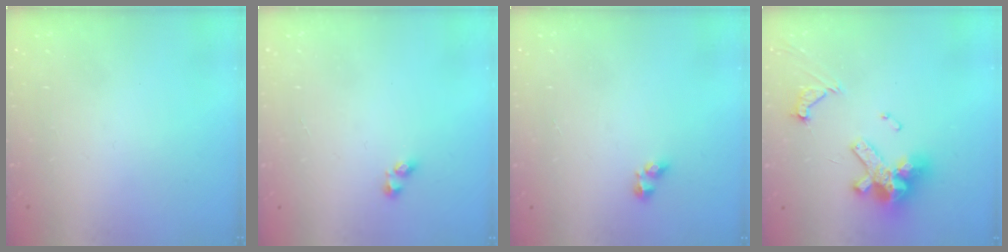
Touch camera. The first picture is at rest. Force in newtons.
{"total": 2.9, "press": 2.6, "slide": 1.3}
{"total": 3.0, "press": 3.0, "slide": 0.3}
{"total": 14.0, "press": 13.8, "slide": 2.3}